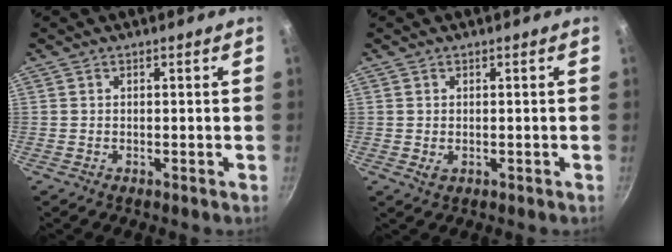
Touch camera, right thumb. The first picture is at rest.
{"total": 1.3, "force": [-0.1, 0.8, 1.0], "torque": [-0.017, -0.002, 0.001]}